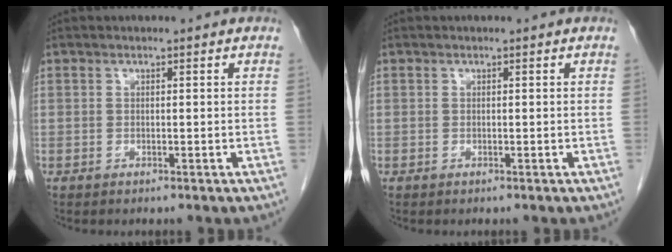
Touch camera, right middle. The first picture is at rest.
{"total": 0.0}